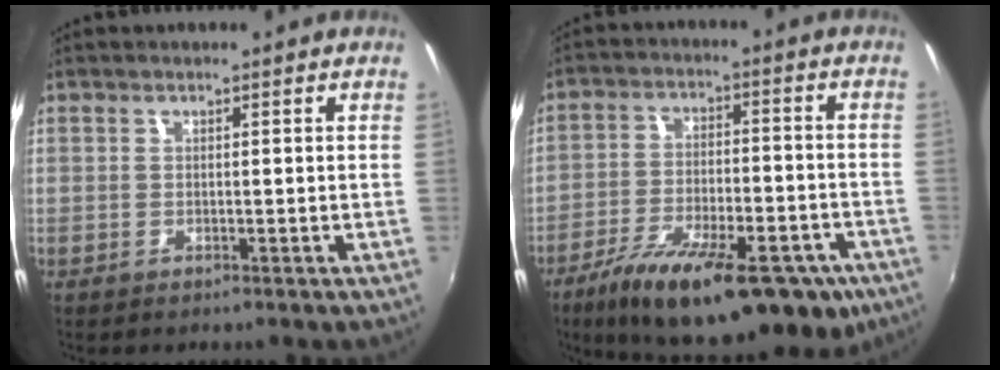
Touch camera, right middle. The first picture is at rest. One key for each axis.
{"total": 23.7, "fx": -14.9, "fy": 8.2, "fz": 16.5, "tx": -0.281, "ty": -0.049, "tz": -0.220}